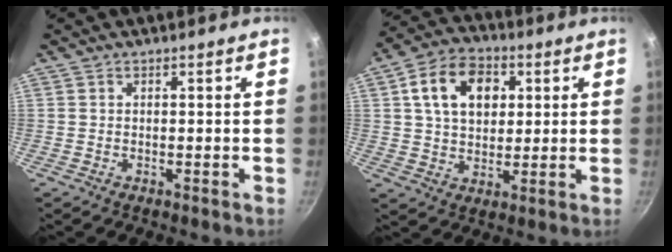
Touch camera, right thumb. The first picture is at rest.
{"total": 13.1, "force": [3.7, 9.3, 8.4], "torque": [-0.117, 0.006, 0.054]}